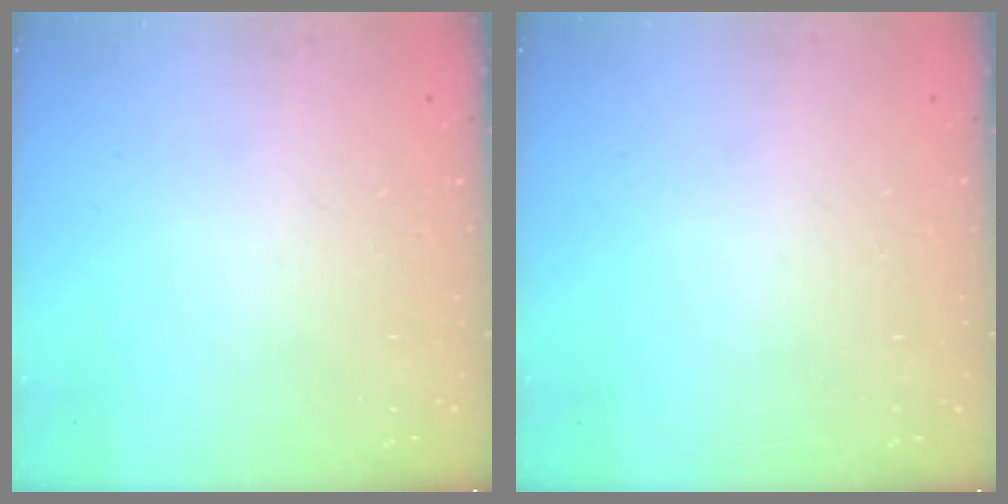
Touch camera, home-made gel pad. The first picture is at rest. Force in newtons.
{"total": 0.0}